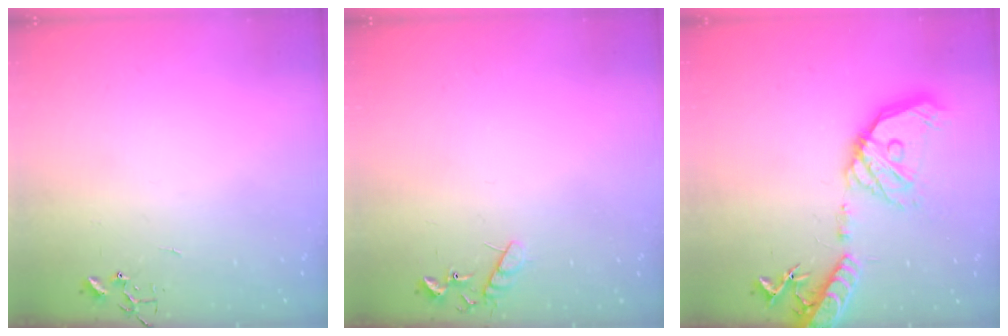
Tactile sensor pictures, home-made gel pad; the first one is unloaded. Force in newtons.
{"total": 8.0, "press": 8.0, "slide": 0.4}
{"total": 22.7, "press": 22.4, "slide": 3.8}